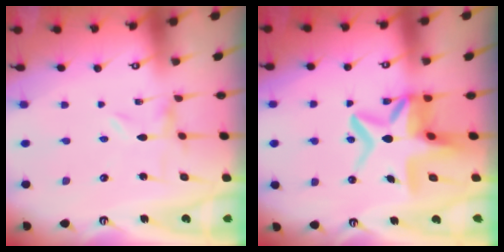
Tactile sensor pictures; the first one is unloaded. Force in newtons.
{"total": 13.4, "press": 12.9, "slide": 3.5}